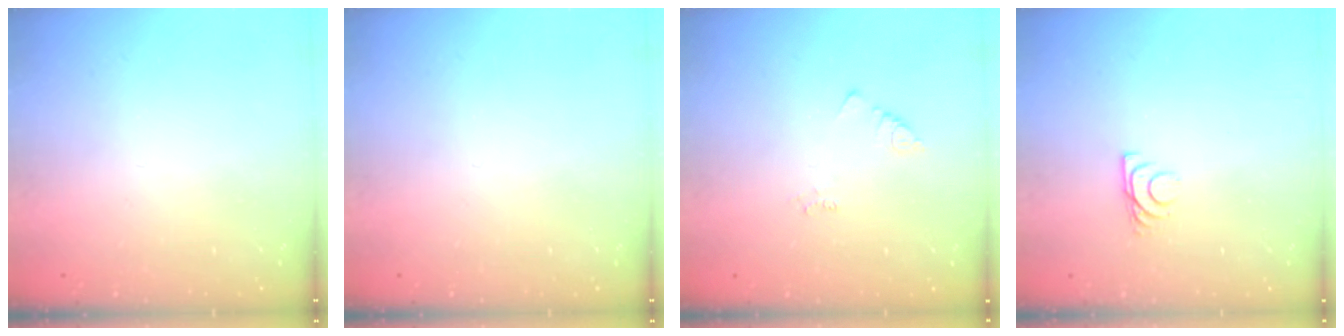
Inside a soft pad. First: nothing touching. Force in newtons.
{"total": 0.0}
{"total": 2.2, "press": 2.1, "slide": 0.4}
{"total": 5.4, "press": 5.3, "slide": 0.7}